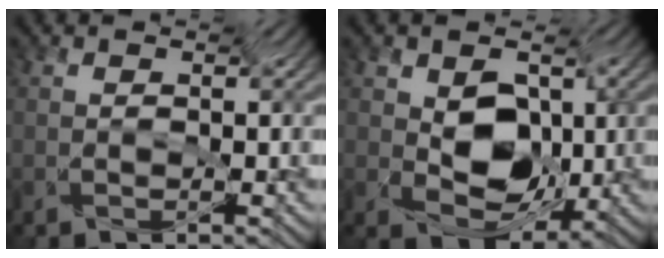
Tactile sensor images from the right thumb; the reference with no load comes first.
{"total": 7.3, "force": [-2.2, 4.8, 5.0], "torque": [-0.095, -0.010, -0.029]}